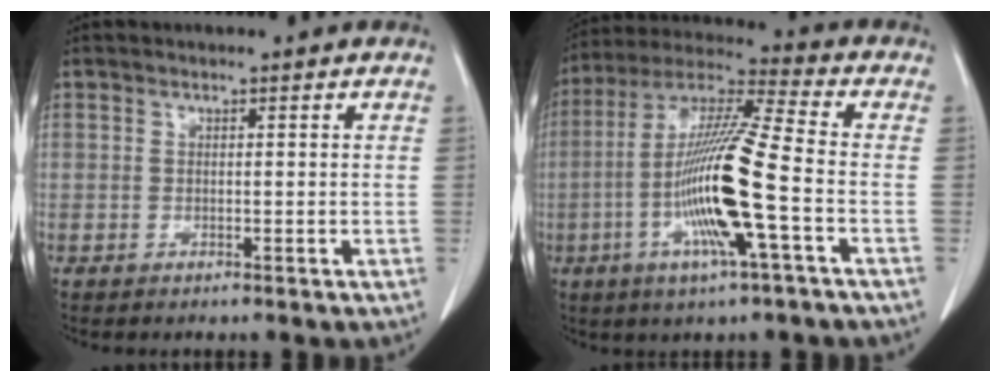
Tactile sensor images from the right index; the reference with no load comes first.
{"total": 15.8, "force": [-3.9, 0.1, 15.3], "torque": [-0.303, -0.005, -0.081]}